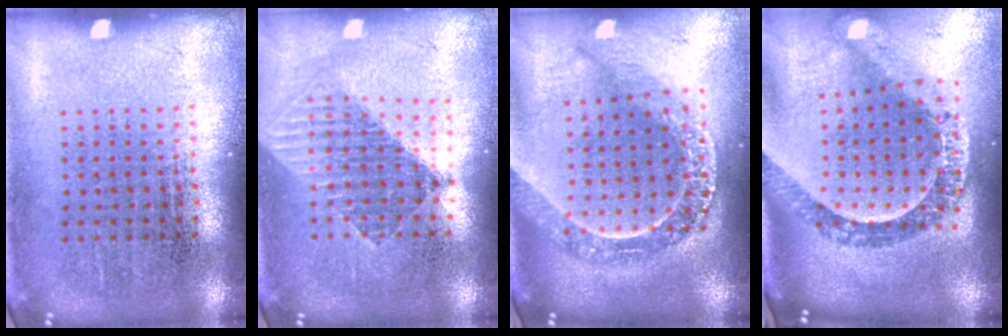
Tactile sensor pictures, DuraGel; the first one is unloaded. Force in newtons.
{"total": 1.5, "press": 1.3, "slide": 0.7}
{"total": 2.4, "press": 2.0, "slide": 1.3}
{"total": 2.0, "press": 1.8, "slide": 0.9}